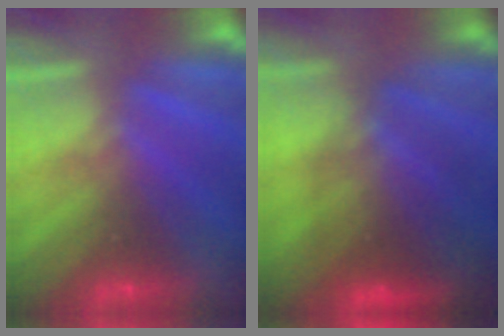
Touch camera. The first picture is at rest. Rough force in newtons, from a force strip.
{"total": 7.7}